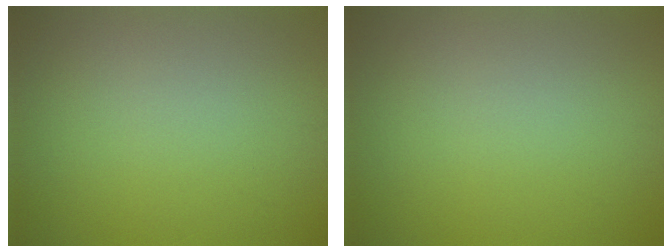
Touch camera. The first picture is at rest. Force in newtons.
{"total": 0.0}